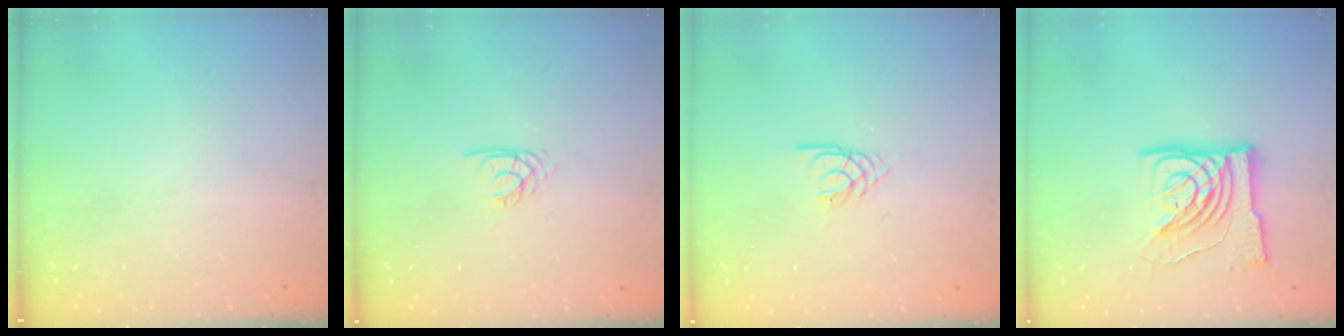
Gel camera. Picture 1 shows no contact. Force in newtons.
{"total": 1.8, "press": 1.8, "slide": 0.2}
{"total": 2.8, "press": 2.8, "slide": 0.3}
{"total": 13.9, "press": 13.8, "slide": 1.8}